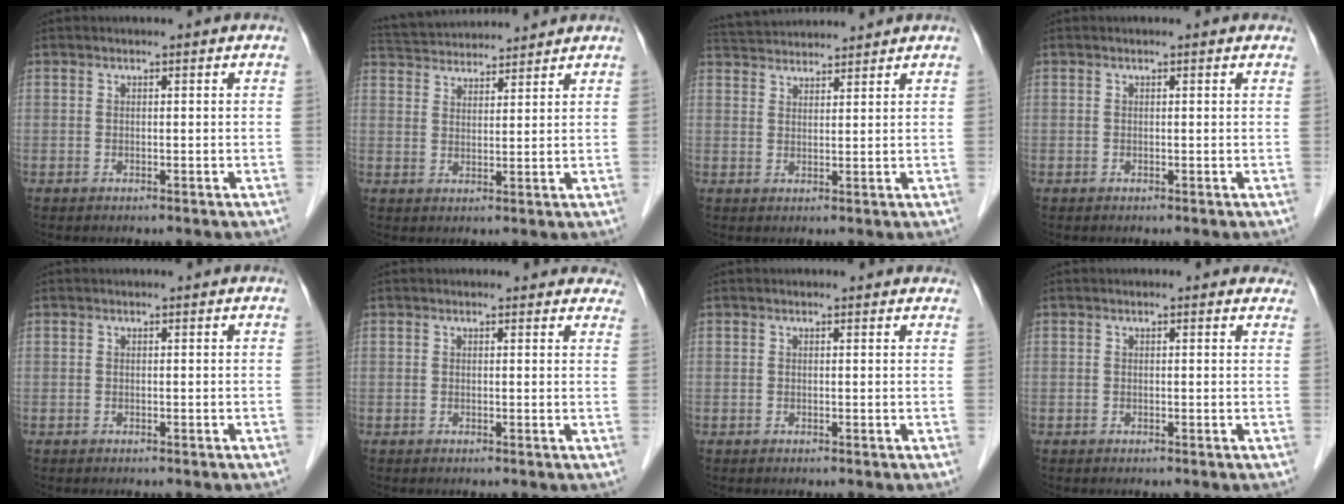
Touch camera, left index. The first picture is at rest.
{"total": 11.2, "force": [10.7, 1.6, 2.7], "torque": [-0.056, 0.040, 0.173]}
{"total": 8.0, "force": [7.8, 0.8, 1.8], "torque": [-0.039, 0.039, 0.128]}
{"total": 0.5, "force": [0.3, 0.3, 0.2], "torque": [-0.005, 0.006, 0.000]}
{"total": 0.0}
{"total": 6.2, "force": [5.6, 2.0, 1.5], "torque": [0.008, 0.003, 0.041]}
{"total": 2.4, "force": [2.1, 0.7, 0.9], "torque": [-0.012, 0.012, 0.014]}
{"total": 2.0, "force": [1.6, 1.0, 0.6], "torque": [0.001, 0.003, 0.003]}